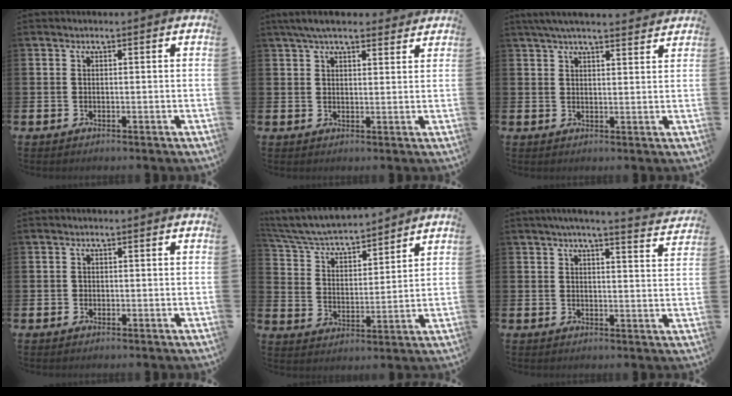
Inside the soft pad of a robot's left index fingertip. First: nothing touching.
{"total": 4.8, "force": [4.3, 1.3, 1.9], "torque": [-0.045, -0.008, 0.079]}
{"total": 4.4, "force": [4.1, 0.4, 1.5], "torque": [-0.038, -0.011, 0.076]}
{"total": 0.5, "force": [-0.1, 0.5, 0.0], "torque": [0.004, 0.003, -0.005]}
{"total": 5.8, "force": [5.5, 1.0, 1.6], "torque": [-0.063, -0.044, 0.092]}
{"total": 4.6, "force": [4.3, -0.4, 1.6], "torque": [-0.025, -0.025, 0.072]}